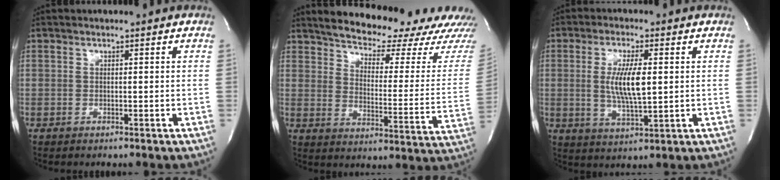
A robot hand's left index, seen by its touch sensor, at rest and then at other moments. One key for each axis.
{"total": 21.8, "fx": 19.6, "fy": 3.7, "fz": 8.9, "tx": -0.124, "ty": -0.062, "tz": 0.243}
{"total": 7.7, "fx": 0.8, "fy": 1.5, "fz": 7.5, "tx": -0.150, "ty": -0.008, "tz": 0.018}